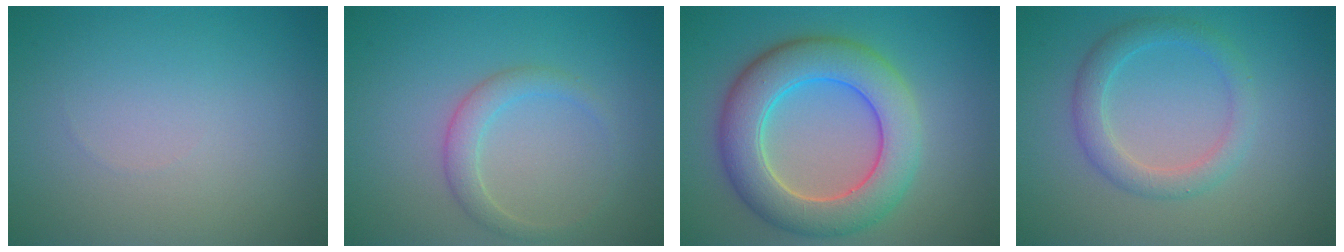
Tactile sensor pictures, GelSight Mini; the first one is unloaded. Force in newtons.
{"total": 2.1, "press": 2.1, "slide": 0.1}
{"total": 8.0, "press": 8.0, "slide": 0.5}
{"total": 2.8, "press": 2.8, "slide": 0.1}